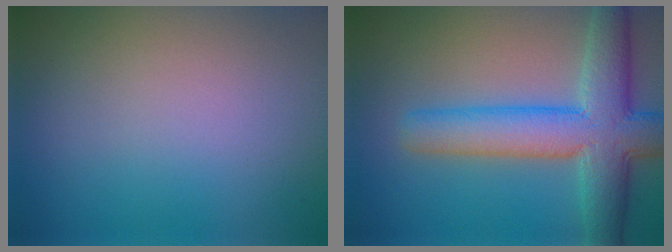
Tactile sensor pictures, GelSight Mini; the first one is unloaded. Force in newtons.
{"total": 8.0, "press": 8.0, "slide": 0.5}